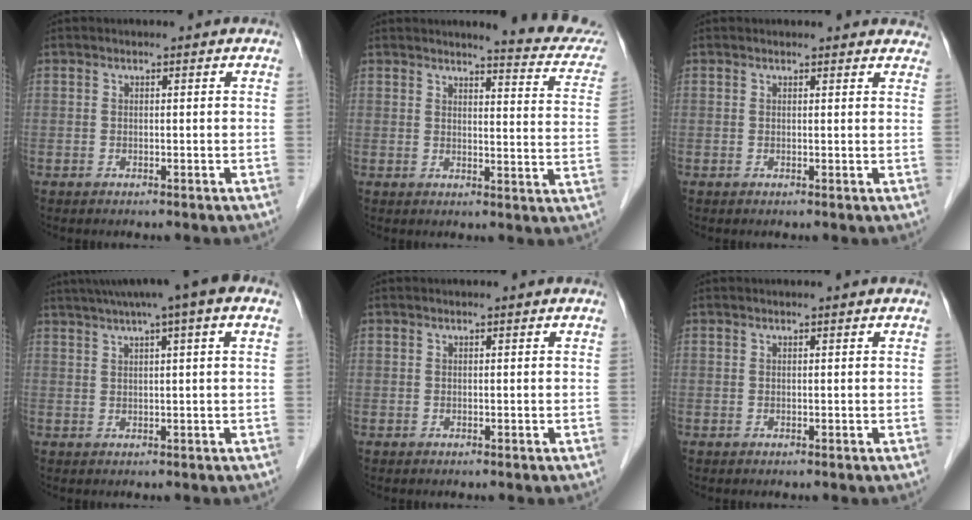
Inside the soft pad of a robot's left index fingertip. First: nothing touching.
{"total": 11.7, "force": [11.1, 0.7, 3.5], "torque": [-0.027, -0.056, 0.103]}
{"total": 6.8, "force": [6.4, 1.8, 1.5], "torque": [0.002, 0.006, 0.050]}
{"total": 9.3, "force": [5.7, 0.1, 7.4], "torque": [-0.118, 0.039, 0.080]}
{"total": 0.0}
{"total": 0.5, "force": [0.4, -0.1, 0.2], "torque": [-0.007, 0.001, 0.013]}